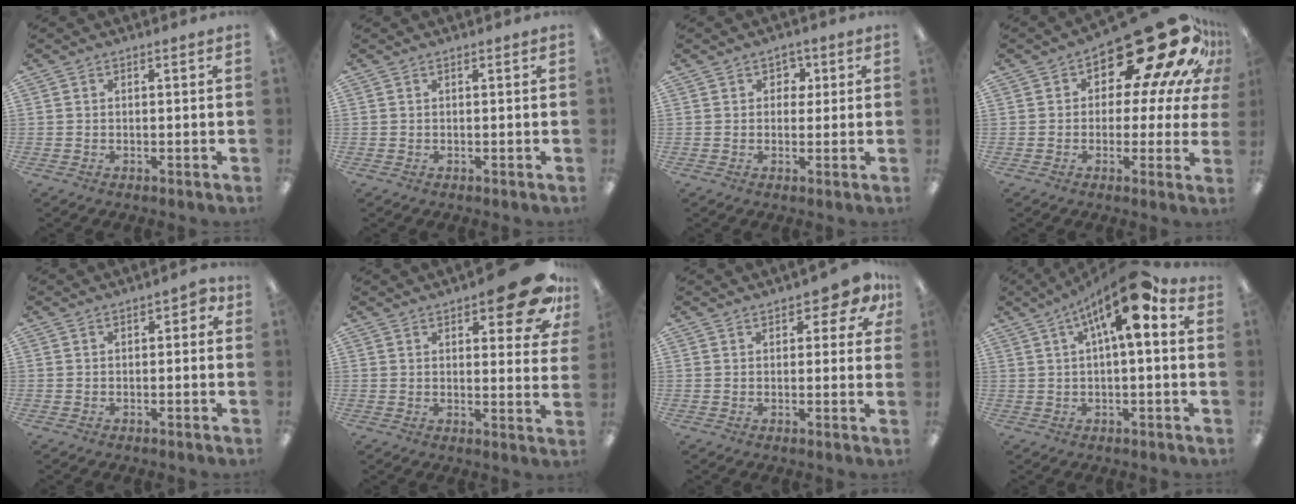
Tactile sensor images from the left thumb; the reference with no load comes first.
{"total": 0.0}
{"total": 3.0, "force": [0.8, 2.7, 1.0], "torque": [-0.010, 0.002, 0.009]}
{"total": 23.2, "force": [13.2, 9.9, 16.4], "torque": [-0.212, -0.093, 0.218]}
{"total": 2.0, "force": [-0.6, 1.4, 1.3], "torque": [-0.015, 0.003, -0.014]}
{"total": 14.0, "force": [8.3, 5.2, 10.0], "torque": [-0.123, -0.045, 0.135]}
{"total": 4.8, "force": [2.8, 2.5, 3.0], "torque": [-0.032, -0.007, 0.046]}
{"total": 14.4, "force": [5.8, 4.1, 12.5], "torque": [-0.195, -0.022, 0.093]}